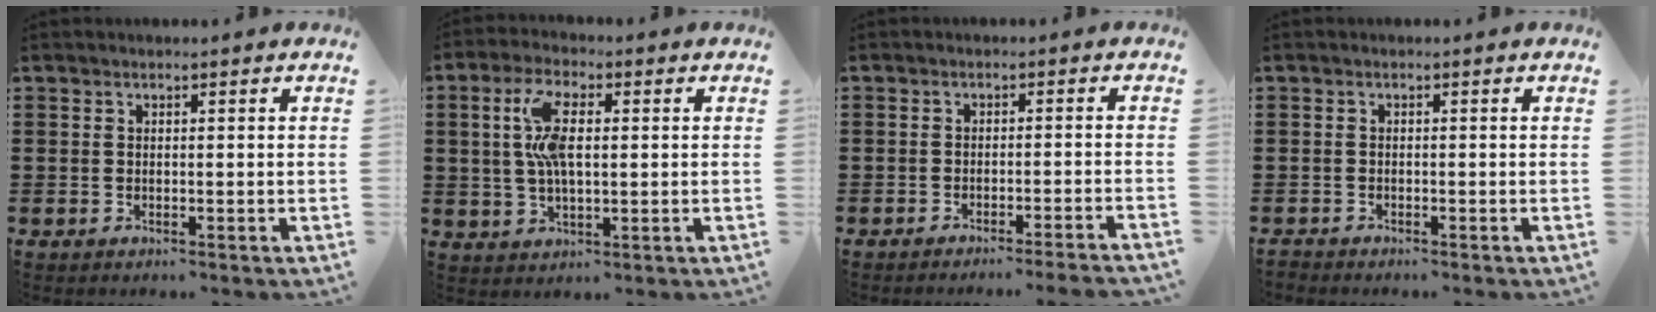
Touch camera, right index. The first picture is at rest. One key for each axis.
{"total": 7.9, "fx": 1.1, "fy": 3.1, "fz": 7.2, "tx": -0.155, "ty": 0.007, "tz": 0.013}
{"total": 2.1, "fx": -1.9, "fy": -0.5, "fz": 0.8, "tx": -0.014, "ty": 0.000, "tz": -0.039}
{"total": 0.8, "fx": -0.7, "fy": 0.2, "fz": -0.2, "tx": 0.001, "ty": 0.005, "tz": -0.016}